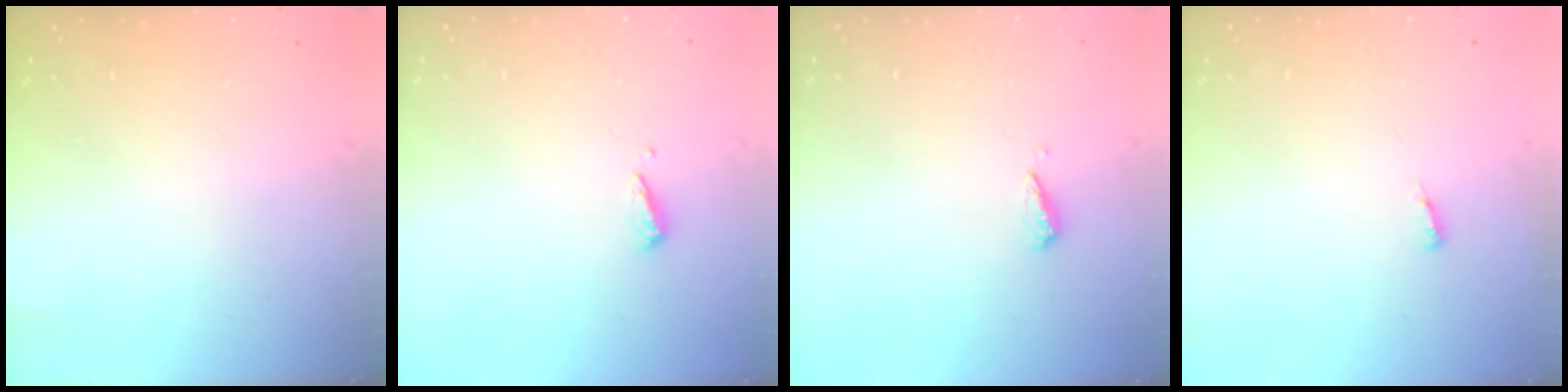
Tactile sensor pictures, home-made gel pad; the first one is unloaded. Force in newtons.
{"total": 2.9, "press": 2.9, "slide": 0.4}
{"total": 3.0, "press": 3.0, "slide": 0.2}
{"total": 3.8, "press": 3.8, "slide": 0.4}